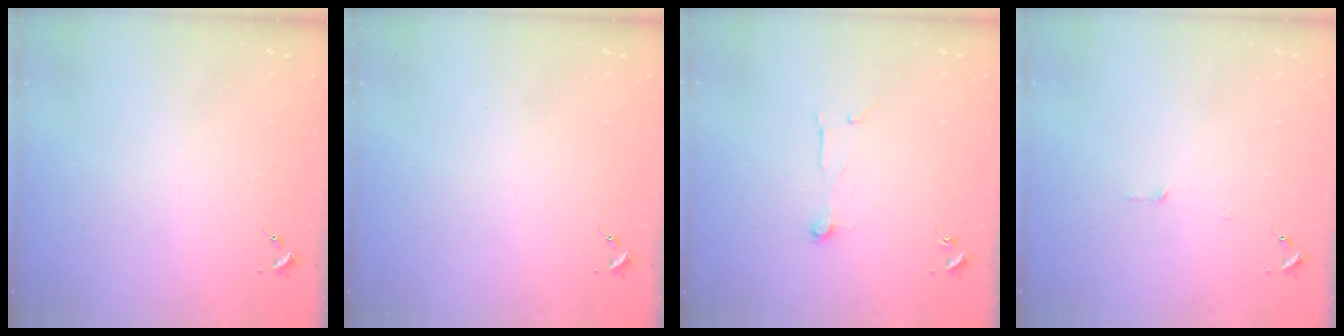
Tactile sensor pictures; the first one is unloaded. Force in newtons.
{"total": 0.0}
{"total": 5.5, "press": 5.4, "slide": 0.4}
{"total": 2.7, "press": 2.7, "slide": 0.2}